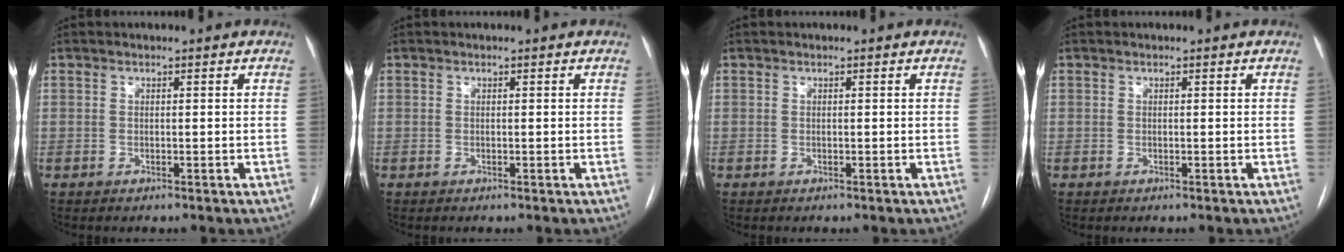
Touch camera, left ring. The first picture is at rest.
{"total": 0.0}
{"total": 0.0}
{"total": 0.0}